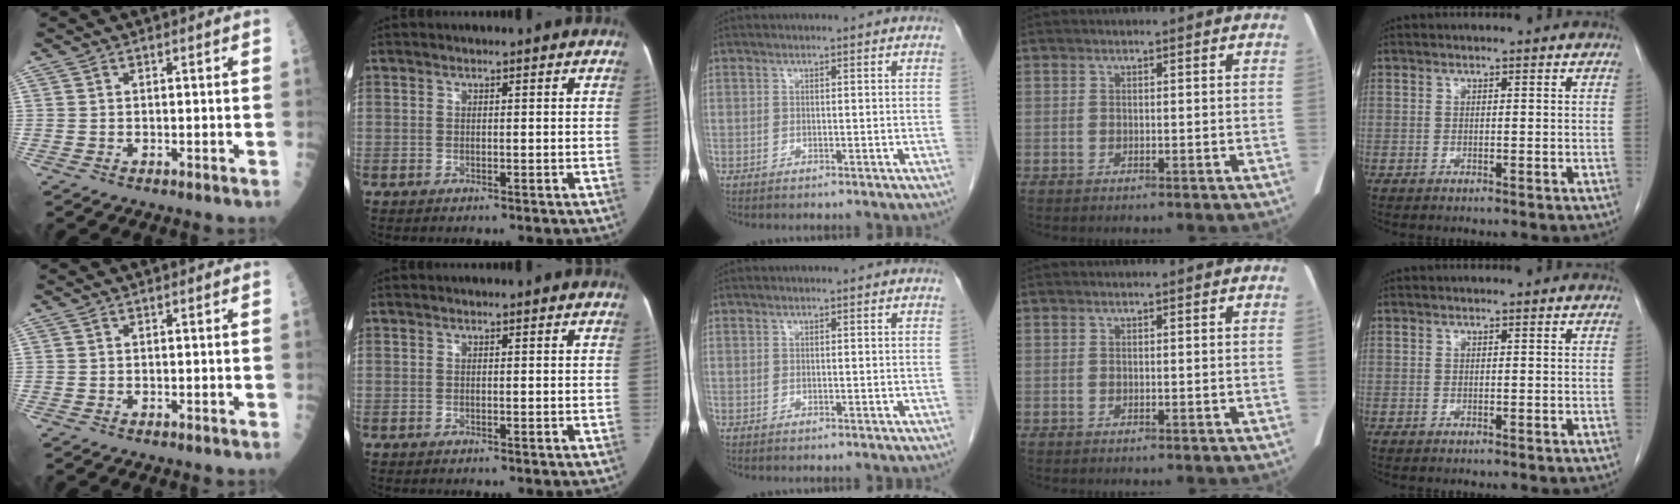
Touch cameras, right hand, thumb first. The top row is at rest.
{}